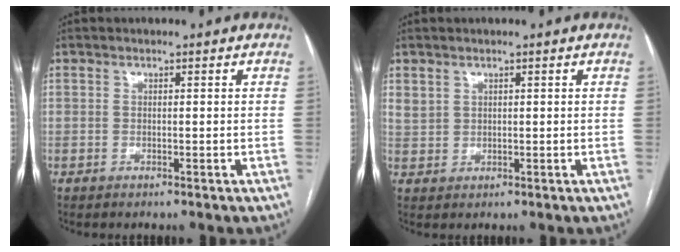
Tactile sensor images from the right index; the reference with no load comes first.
{"total": 2.1, "force": [1.4, 1.5, 0.4], "torque": [-0.007, 0.007, 0.029]}